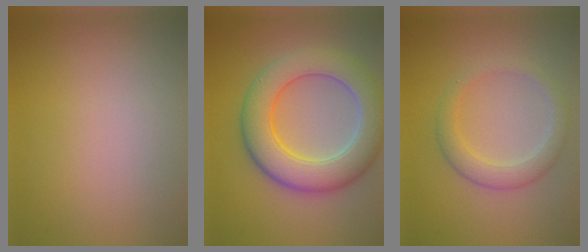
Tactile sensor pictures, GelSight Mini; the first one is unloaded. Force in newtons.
{"total": 8.1, "press": 8.1, "slide": 0.5}
{"total": 2.8, "press": 2.8, "slide": 0.2}